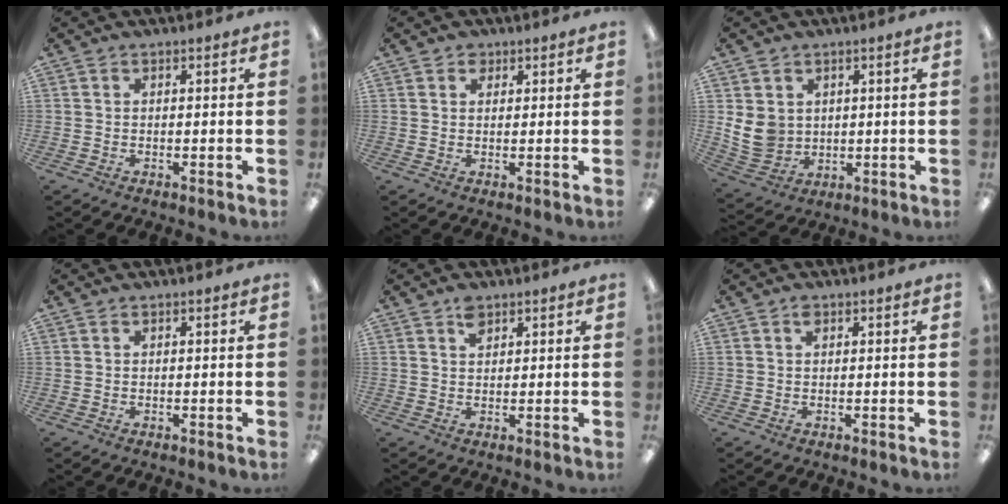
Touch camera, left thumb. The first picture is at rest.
{"total": 1.9, "force": [1.3, 1.3, 0.5], "torque": [-0.004, -0.003, 0.023]}
{"total": 7.7, "force": [1.4, 6.8, 3.3], "torque": [-0.083, -0.003, 0.030]}
{"total": 0.0}
{"total": 2.8, "force": [2.0, 1.5, 1.3], "torque": [-0.021, -0.004, 0.035]}
{"total": 1.3, "force": [0.7, 0.7, 0.8], "torque": [-0.011, -0.002, 0.010]}